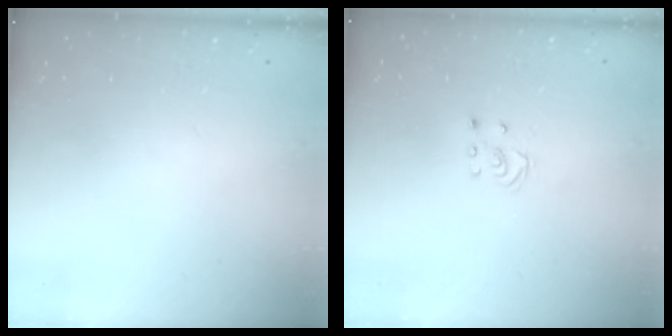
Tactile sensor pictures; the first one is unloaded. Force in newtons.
{"total": 2.5, "press": 2.5, "slide": 0.2}